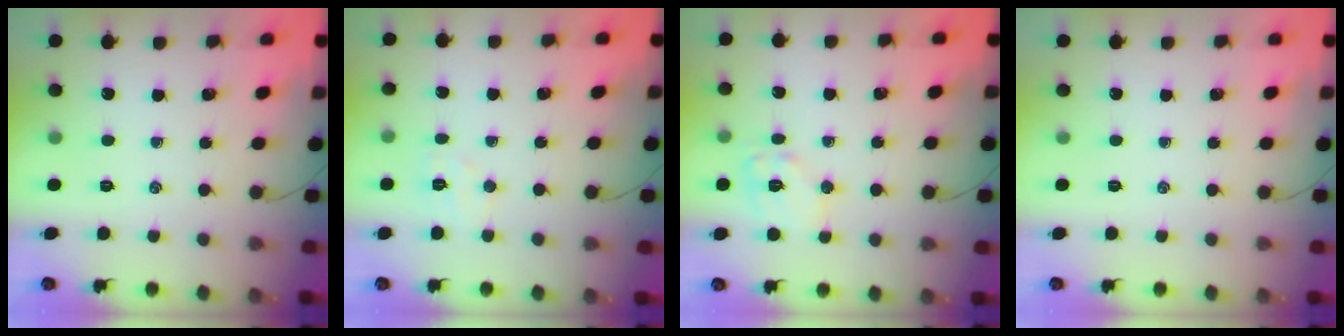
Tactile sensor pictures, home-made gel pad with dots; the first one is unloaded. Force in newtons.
{"total": 4.5, "press": 4.4, "slide": 1.0}
{"total": 9.9, "press": 9.9, "slide": 0.2}
{"total": 0.0}